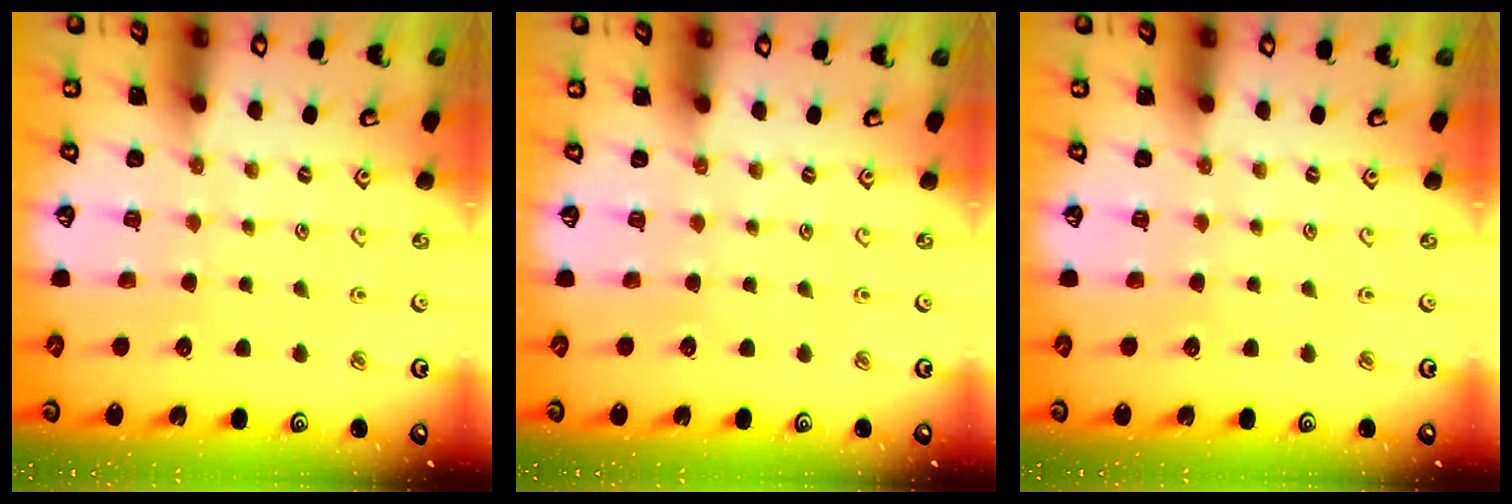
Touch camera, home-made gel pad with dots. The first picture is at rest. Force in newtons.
{"total": 0.0}
{"total": 0.0}